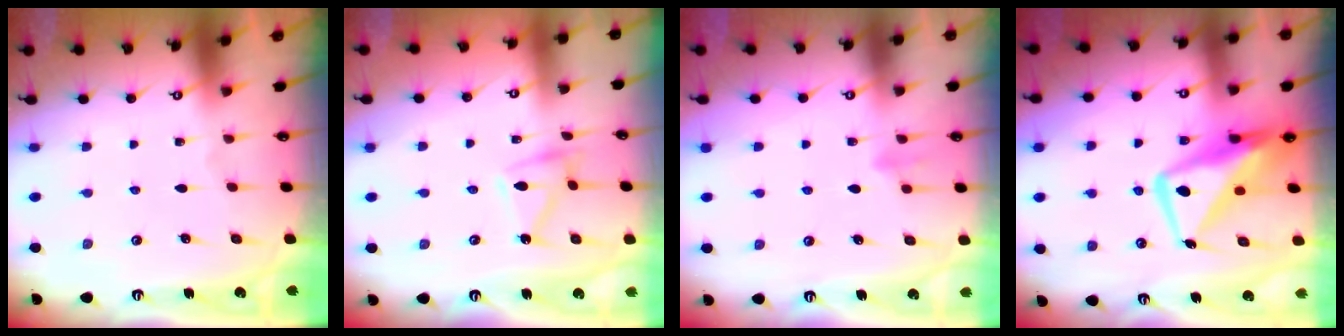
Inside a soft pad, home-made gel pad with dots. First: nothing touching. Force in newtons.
{"total": 8.7, "press": 8.7, "slide": 0.3}
{"total": 8.2, "press": 8.0, "slide": 1.5}
{"total": 14.7, "press": 14.6, "slide": 1.8}